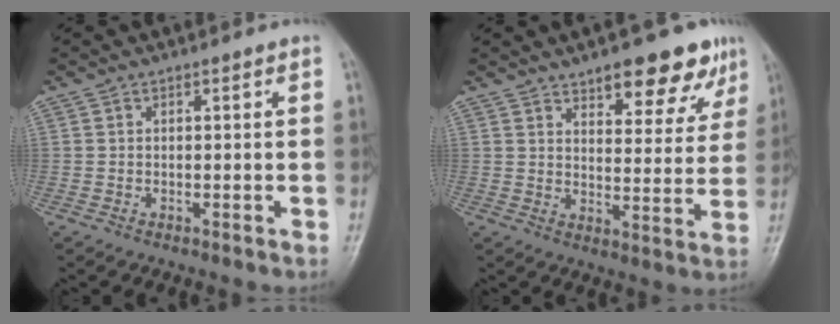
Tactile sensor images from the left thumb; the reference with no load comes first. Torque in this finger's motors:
{"motor_torque": [0.16, 0.16, -0.31, -0.29, 0.14]}